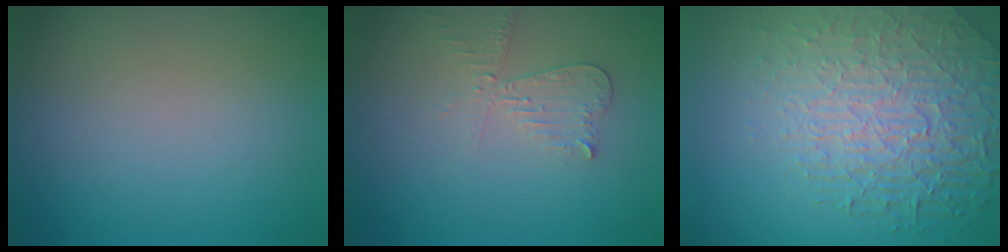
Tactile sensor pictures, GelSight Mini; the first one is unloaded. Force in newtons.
{"total": 2.2, "press": 2.2, "slide": 0.2}
{"total": 6.5, "press": 5.3, "slide": 3.7}